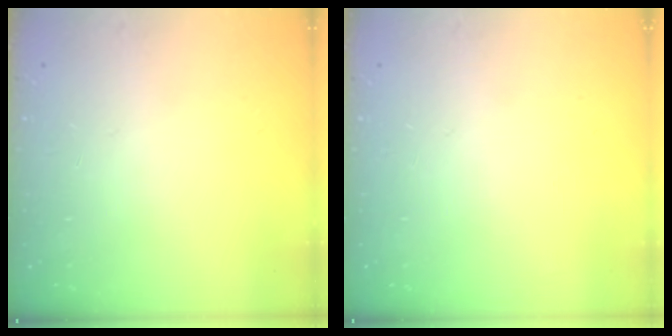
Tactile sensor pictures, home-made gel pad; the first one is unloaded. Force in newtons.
{"total": 0.0}